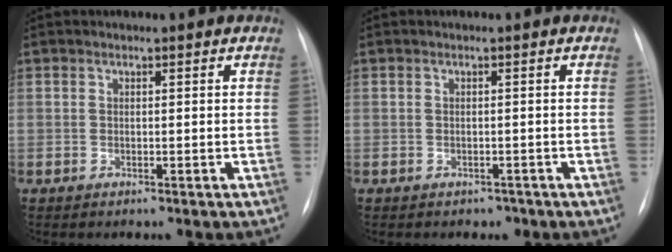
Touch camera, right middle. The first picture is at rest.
{"total": 1.3, "force": [-0.9, 0.9, 0.0], "torque": [0.000, 0.003, -0.012]}